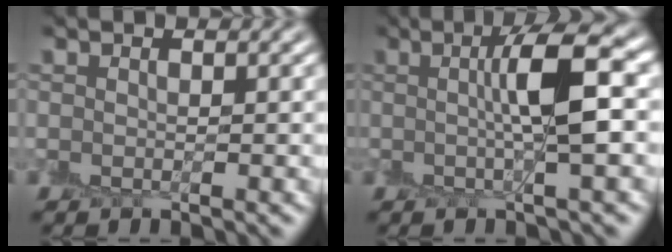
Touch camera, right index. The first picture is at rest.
{"total": 5.5, "force": [0.6, 0.7, 5.4], "torque": [-0.089, 0.012, 0.007]}